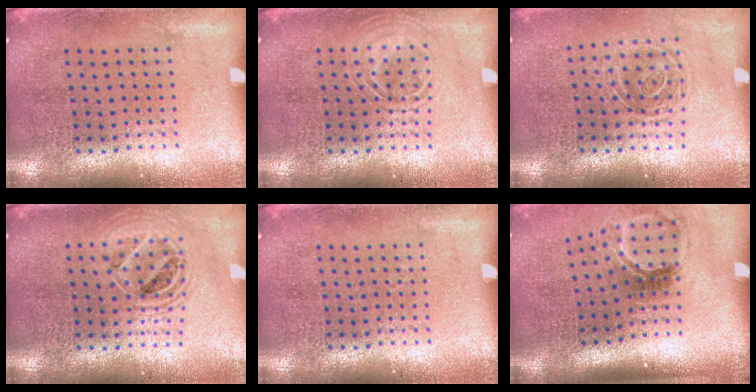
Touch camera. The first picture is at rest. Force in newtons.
{"total": 2.0, "press": 1.9, "slide": 0.3}
{"total": 1.2, "press": 1.0, "slide": 0.7}
{"total": 1.8, "press": 1.5, "slide": 1.0}
{"total": 0.0}
{"total": 2.1, "press": 1.3, "slide": 1.6}